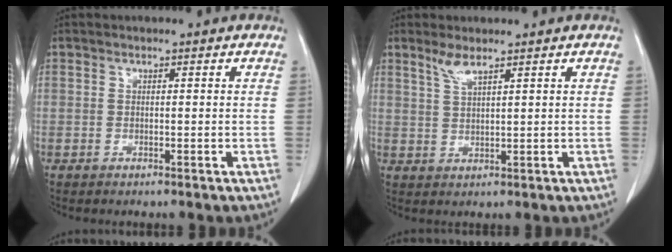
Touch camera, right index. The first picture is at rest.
{"total": 3.1, "force": [2.2, 0.5, 2.2], "torque": [-0.049, 0.003, 0.049]}